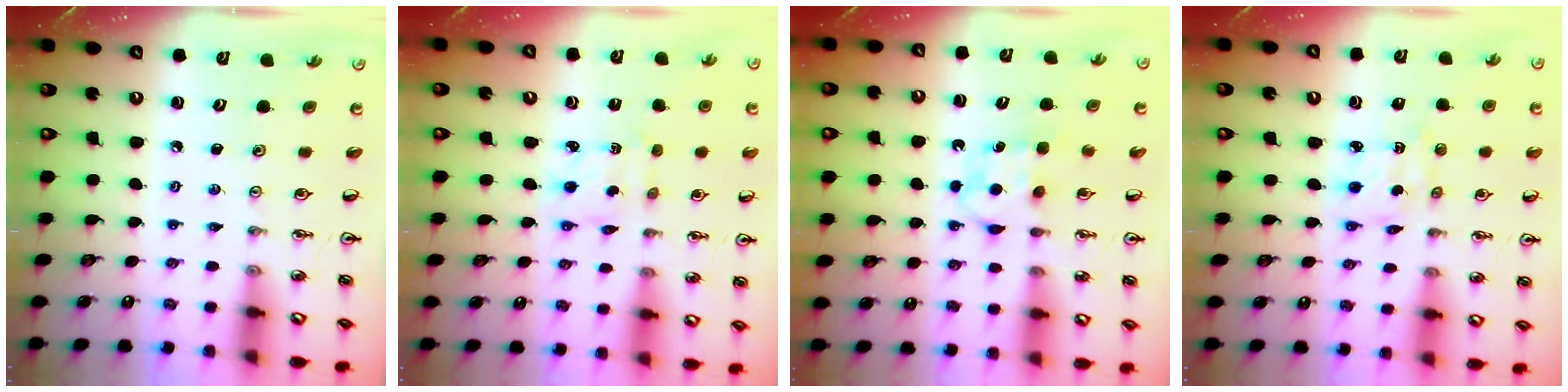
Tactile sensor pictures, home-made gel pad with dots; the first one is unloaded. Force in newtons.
{"total": 2.0, "press": 1.9, "slide": 0.8}
{"total": 6.3, "press": 6.3, "slide": 0.5}
{"total": 2.9, "press": 2.9, "slide": 0.4}